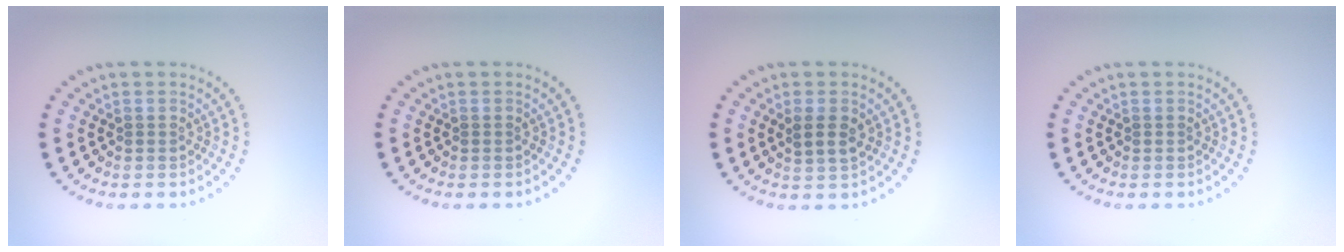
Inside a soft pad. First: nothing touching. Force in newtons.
{"total": 0.0}
{"total": 2.0, "press": 1.9, "slide": 0.5}
{"total": 0.0}